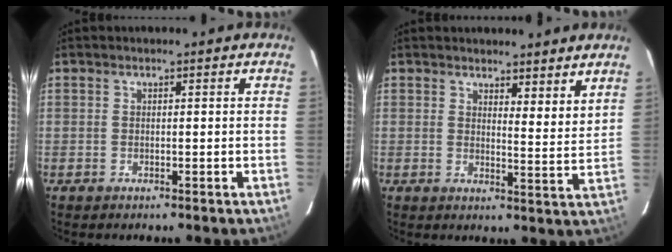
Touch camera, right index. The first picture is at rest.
{"total": 5.4, "force": [4.8, 1.1, 2.4], "torque": [-0.029, -0.024, 0.057]}